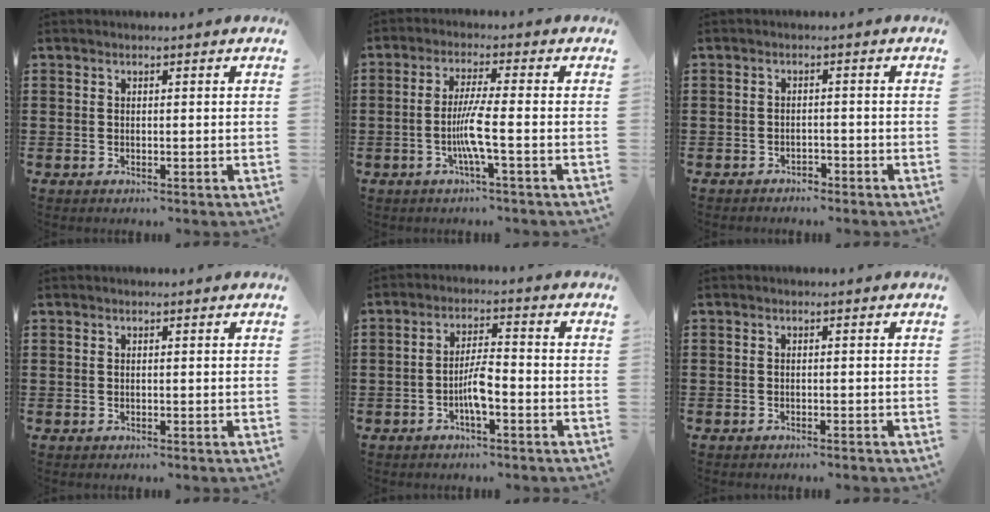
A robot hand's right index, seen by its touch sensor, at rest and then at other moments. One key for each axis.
{"total": 5.5, "fx": -1.6, "fy": -0.3, "fz": 5.3, "tx": -0.108, "ty": -0.015, "tz": -0.035}
{"total": 1.7, "fx": -1.6, "fy": 0.4, "fz": -0.2, "tx": -0.004, "ty": 0.003, "tz": -0.038}
{"total": 0.0}
{"total": 4.6, "fx": -1.8, "fy": 1.0, "fz": 4.1, "tx": -0.087, "ty": 0.001, "tz": -0.039}
{"total": 0.8, "fx": -0.8, "fy": 0.0, "fz": 0.2, "tx": -0.005, "ty": -0.001, "tz": -0.016}